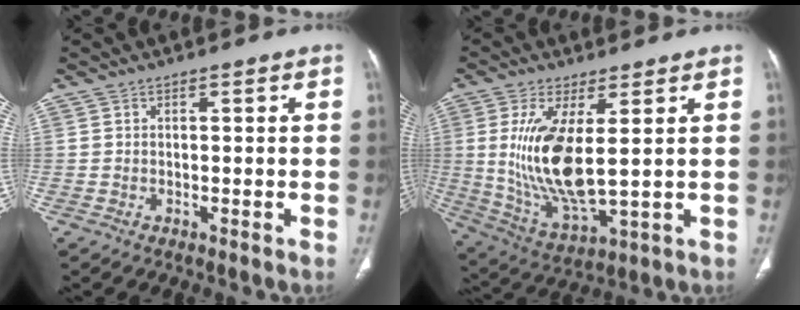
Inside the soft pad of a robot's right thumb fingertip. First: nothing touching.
{"total": 14.5, "force": [1.9, 5.0, 13.5], "torque": [-0.280, -0.029, 0.054]}